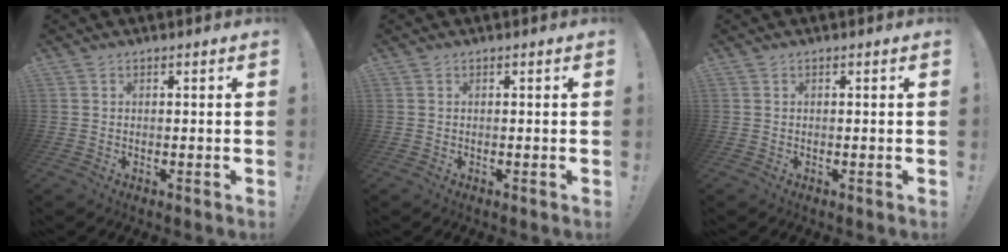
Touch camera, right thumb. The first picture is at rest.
{"total": 0.0}
{"total": 0.0}